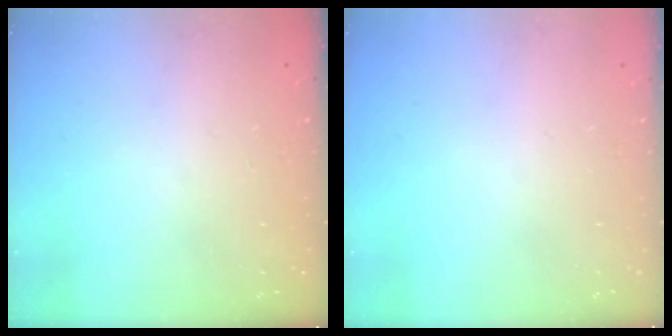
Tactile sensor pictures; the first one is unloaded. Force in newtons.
{"total": 0.0}